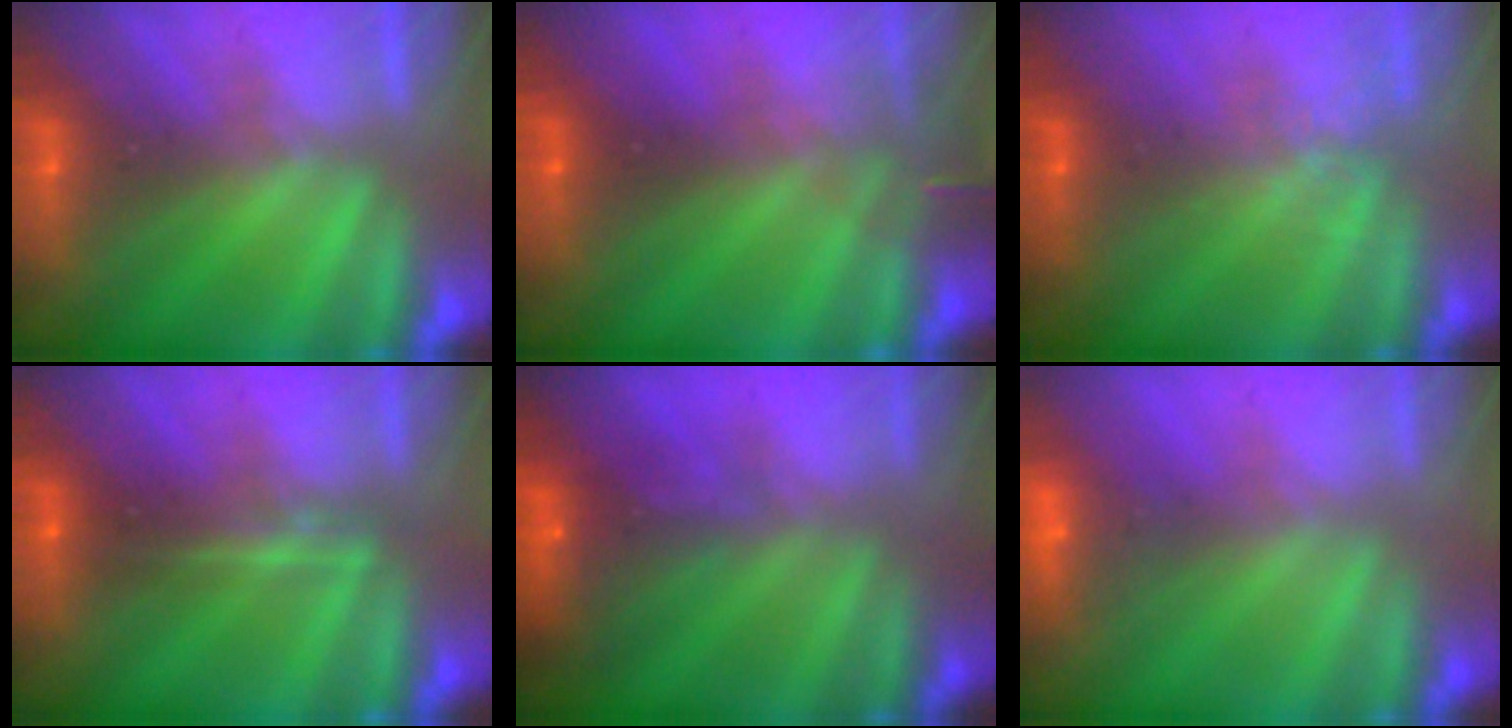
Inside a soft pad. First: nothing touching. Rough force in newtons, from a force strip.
{"total": 3.4}
{"total": 1.5}
{"total": 2.3}
{"total": 7.4}
{"total": 4.5}